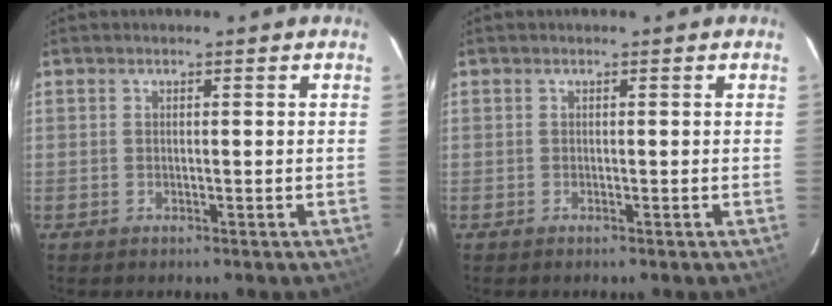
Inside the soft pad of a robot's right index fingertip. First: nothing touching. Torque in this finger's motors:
{"motor_torque": [0.04, -0.04, -0.03, 0.00]}